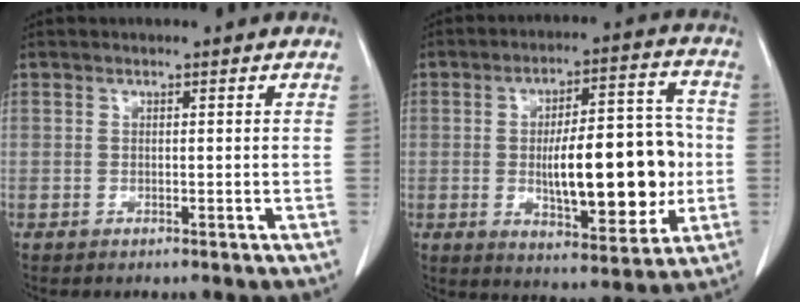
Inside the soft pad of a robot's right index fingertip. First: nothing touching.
{"total": 16.6, "force": [-1.5, 5.5, 15.6], "torque": [-0.238, 0.016, -0.014]}